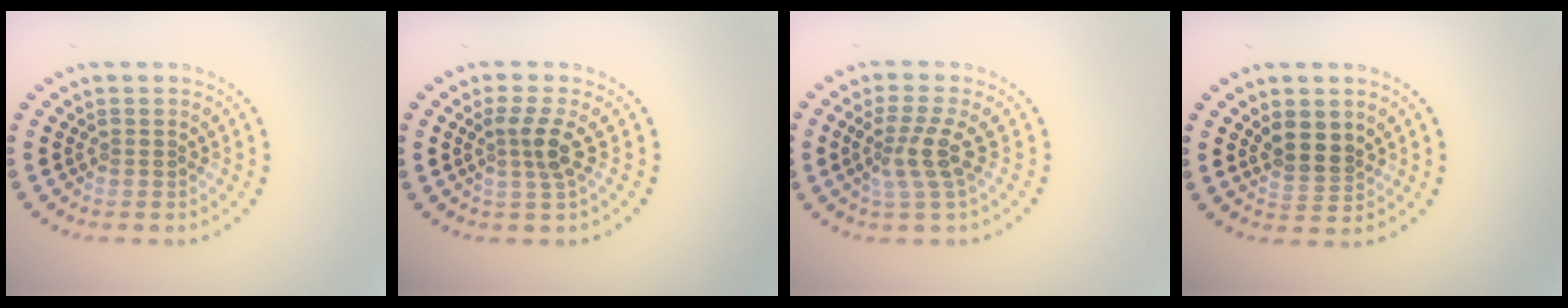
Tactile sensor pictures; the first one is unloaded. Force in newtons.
{"total": 2.3, "press": 1.8, "slide": 1.5}
{"total": 2.8, "press": 2.2, "slide": 1.7}
{"total": 2.7, "press": 2.3, "slide": 1.3}